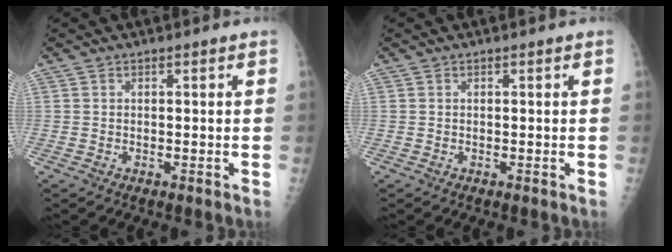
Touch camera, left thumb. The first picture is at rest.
{"total": 0.0}